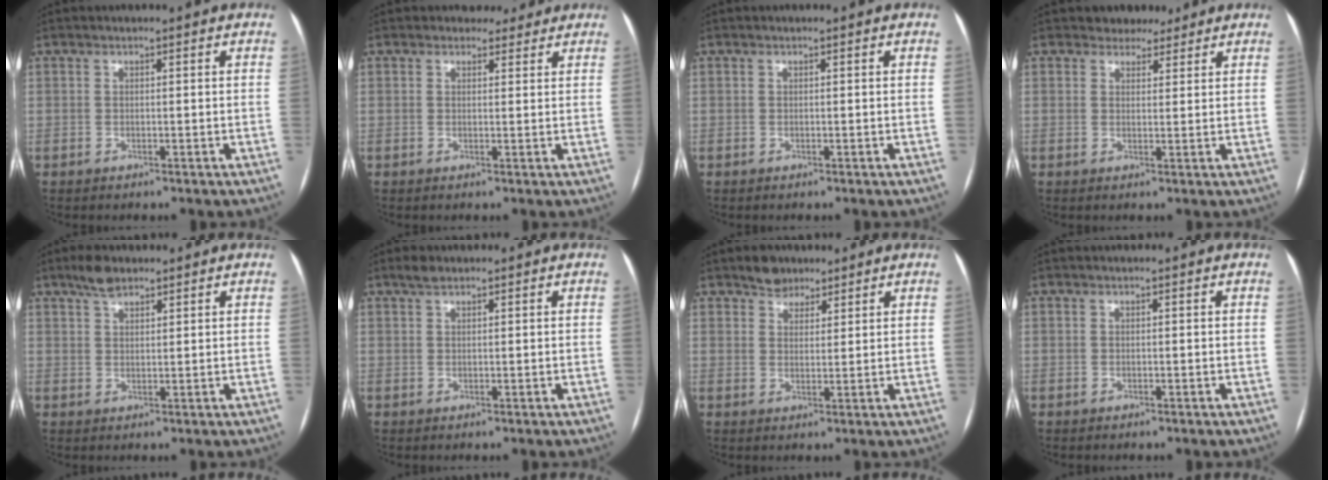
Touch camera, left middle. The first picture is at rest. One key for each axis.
{"total": 2.7, "fx": 2.3, "fy": 1.4, "fz": 0.0, "tx": 0.005, "ty": 0.003, "tz": 0.025}
{"total": 0.0}
{"total": 3.5, "fx": 2.9, "fy": 1.9, "fz": 0.3, "tx": 0.000, "ty": 0.005, "tz": 0.040}
{"total": 3.6, "fx": 2.8, "fy": 1.4, "fz": 1.9, "tx": -0.041, "ty": 0.011, "tz": 0.051}
{"total": 1.8, "fx": 1.4, "fy": 0.7, "fz": 0.9, "tx": -0.021, "ty": 0.012, "tz": 0.027}
{"total": 3.8, "fx": 3.0, "fy": 2.3, "fz": 0.7, "tx": -0.010, "ty": 0.006, "tz": 0.048}
{"total": 0.0}